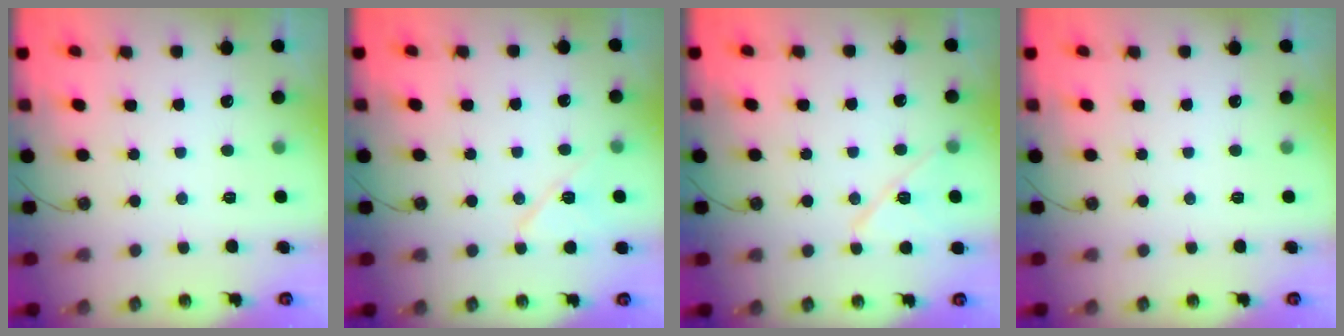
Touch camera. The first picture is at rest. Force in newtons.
{"total": 9.0, "press": 9.0, "slide": 0.6}
{"total": 10.0, "press": 10.0, "slide": 0.7}
{"total": 0.0}